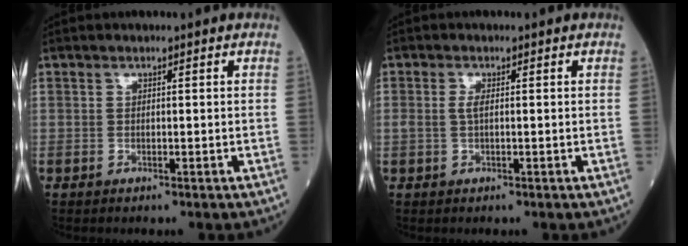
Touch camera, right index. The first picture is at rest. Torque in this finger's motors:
{"motor_torque": [0.46, 0.02, 0.20, 0.06]}